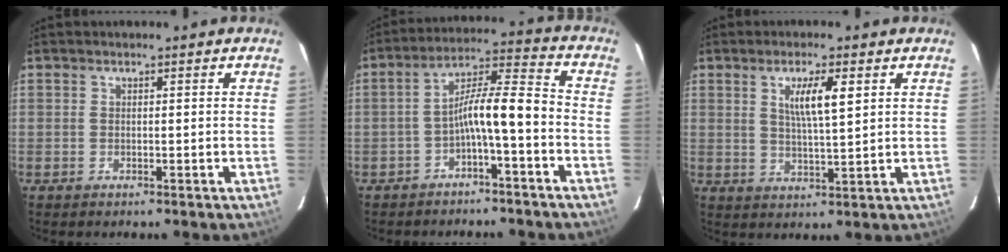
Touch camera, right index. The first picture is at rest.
{"total": 8.4, "force": [-3.6, 0.9, 7.5], "torque": [-0.147, 0.024, -0.059]}
{"total": 6.2, "force": [2.3, 0.9, 5.7], "torque": [-0.103, -0.002, 0.043]}